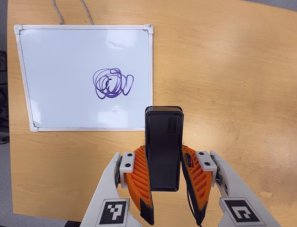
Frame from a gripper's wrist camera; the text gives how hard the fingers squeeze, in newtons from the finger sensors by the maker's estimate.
{"total": 5.2, "left": 3.6, "right": 6.8}